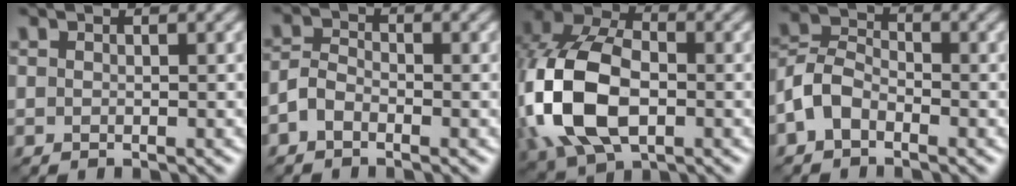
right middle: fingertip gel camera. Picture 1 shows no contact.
{"total": 2.1, "force": [-1.2, 1.1, 1.2], "torque": [-0.027, 0.006, -0.032]}
{"total": 11.9, "force": [-2.2, 8.0, 8.5], "torque": [-0.211, -0.013, -0.050]}
{"total": 3.7, "force": [-1.9, 2.3, 2.2], "torque": [-0.053, 0.009, -0.049]}